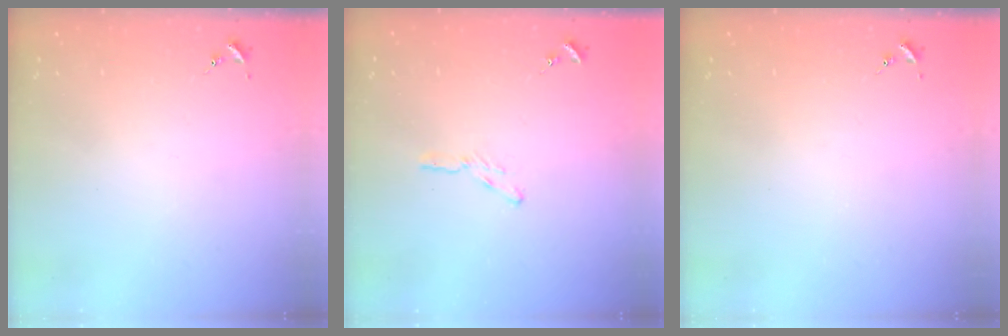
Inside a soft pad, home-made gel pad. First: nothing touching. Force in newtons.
{"total": 3.1, "press": 3.1, "slide": 0.3}
{"total": 0.0}